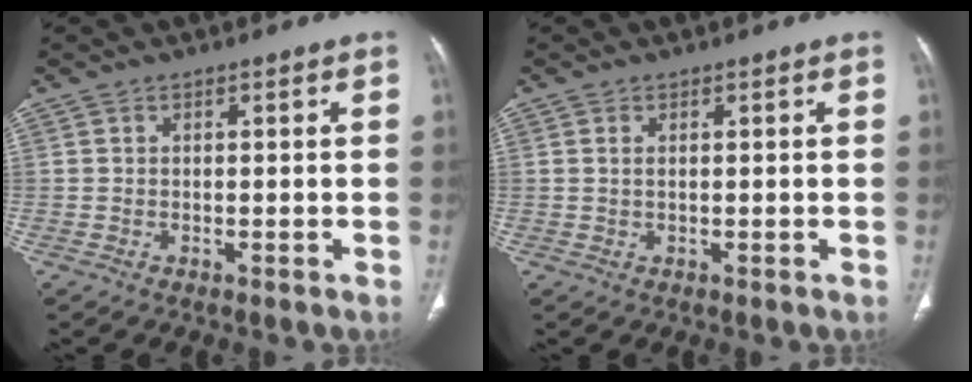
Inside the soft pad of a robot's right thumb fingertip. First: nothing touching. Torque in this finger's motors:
{"motor_torque": [-0.34, -0.45, 0.46, 0.05, -0.03]}